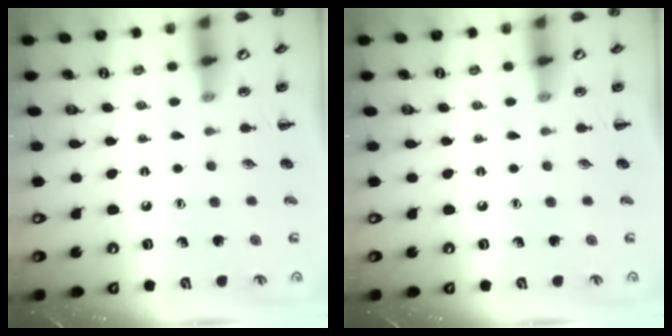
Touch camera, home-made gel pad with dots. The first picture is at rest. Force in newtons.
{"total": 0.0}